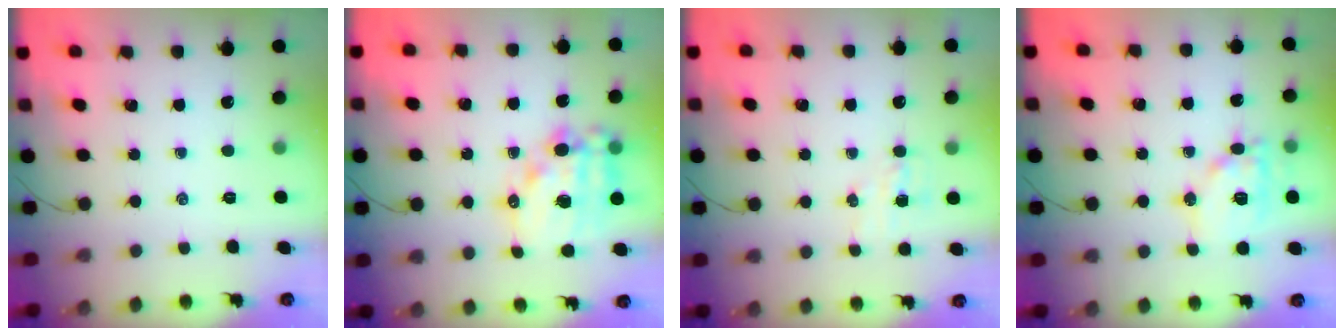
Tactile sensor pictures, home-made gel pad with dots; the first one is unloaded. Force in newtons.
{"total": 16.0, "press": 15.6, "slide": 3.5}
{"total": 5.1, "press": 5.0, "slide": 1.2}
{"total": 12.2, "press": 12.1, "slide": 1.4}